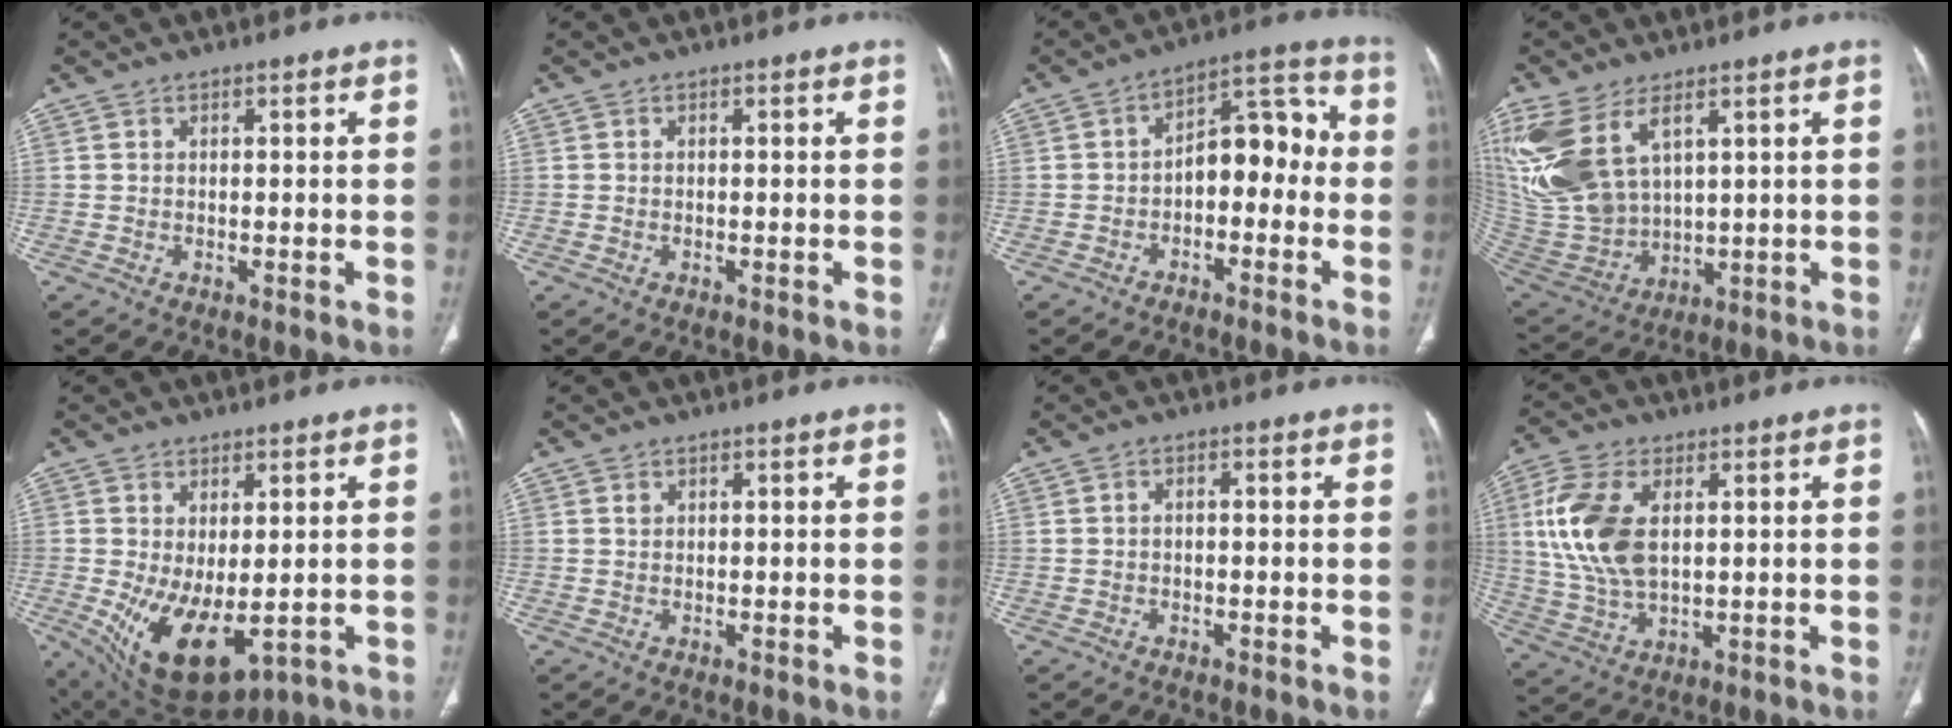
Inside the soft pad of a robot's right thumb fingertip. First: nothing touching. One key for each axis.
{"total": 0.0}
{"total": 10.1, "fx": -1.8, "fy": 6.1, "fz": 7.9, "tx": -0.077, "ty": 0.053, "tz": -0.040}
{"total": 18.0, "fx": 7.7, "fy": 10.0, "fz": 12.9, "tx": -0.290, "ty": -0.027, "tz": 0.173}
{"total": 12.7, "fx": -2.3, "fy": 6.4, "fz": 10.7, "tx": -0.179, "ty": -0.020, "tz": -0.007}
{"total": 0.6, "fx": 0.3, "fy": 0.5, "fz": 0.2, "tx": -0.001, "ty": 0.000, "tz": 0.006}
{"total": 1.0, "fx": -0.2, "fy": 0.7, "fz": 0.7, "tx": -0.011, "ty": 0.005, "tz": -0.006}
{"total": 13.6, "fx": 2.7, "fy": 7.6, "fz": 11.0, "tx": -0.242, "ty": -0.004, "tz": 0.057}